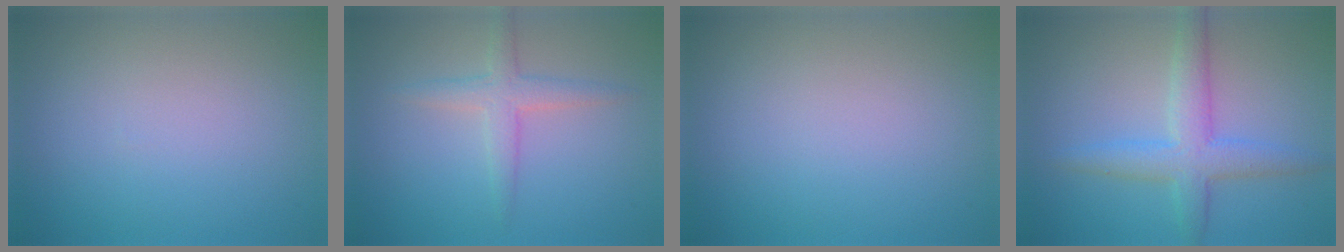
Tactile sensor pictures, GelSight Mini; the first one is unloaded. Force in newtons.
{"total": 2.4, "press": 2.4, "slide": 0.2}
{"total": 0.0}
{"total": 4.2, "press": 4.2, "slide": 0.1}